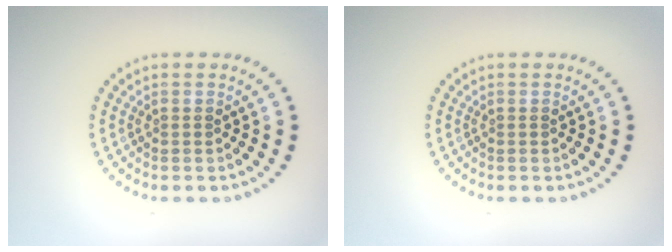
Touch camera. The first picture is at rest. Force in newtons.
{"total": 0.0}